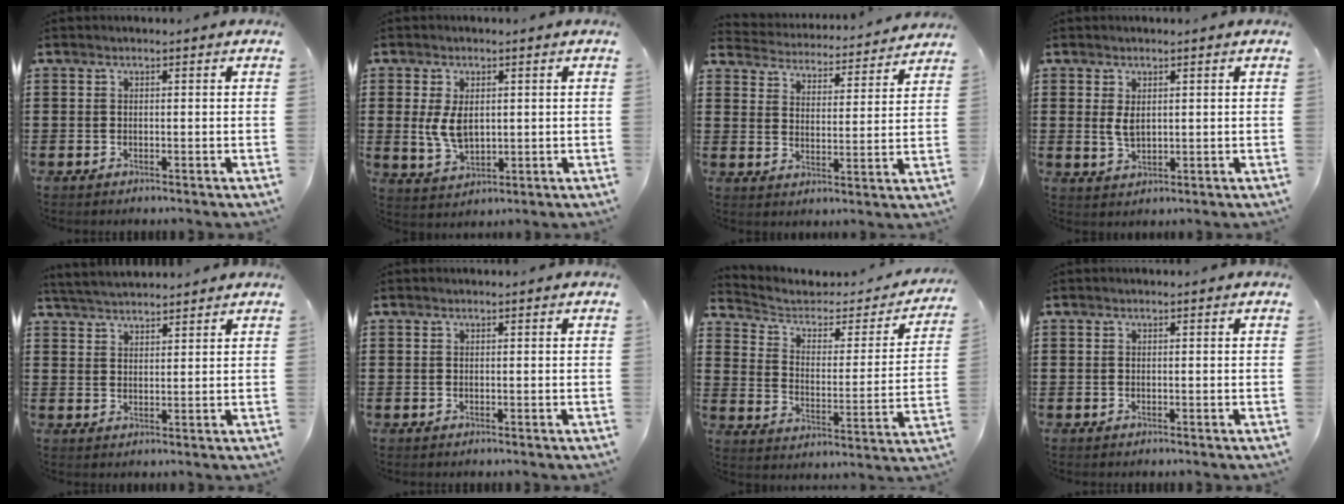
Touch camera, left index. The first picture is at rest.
{"total": 5.5, "force": [0.7, 3.3, 4.4], "torque": [-0.110, 0.001, 0.008]}
{"total": 4.2, "force": [4.2, -0.1, -0.3], "torque": [-0.021, -0.038, 0.068]}
{"total": 2.9, "force": [0.7, 1.6, 2.3], "torque": [-0.055, 0.002, 0.011]}
{"total": 3.5, "force": [3.5, 0.1, 0.4], "torque": [-0.019, -0.008, 0.065]}
{"total": 0.0}
{"total": 3.5, "force": [2.4, 2.0, 1.7], "torque": [-0.050, -0.016, 0.033]}
{"total": 0.0}